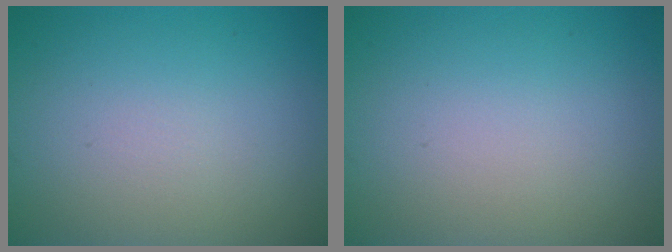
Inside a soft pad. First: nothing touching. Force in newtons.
{"total": 0.0}